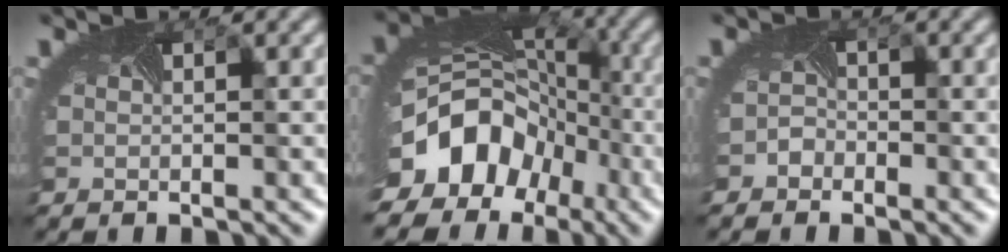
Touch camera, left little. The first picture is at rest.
{"total": 14.7, "force": [-6.8, 11.1, 6.9], "torque": [-0.136, -0.030, -0.109]}
{"total": 1.4, "force": [-1.2, 0.6, -0.2], "torque": [0.000, -0.003, -0.027]}